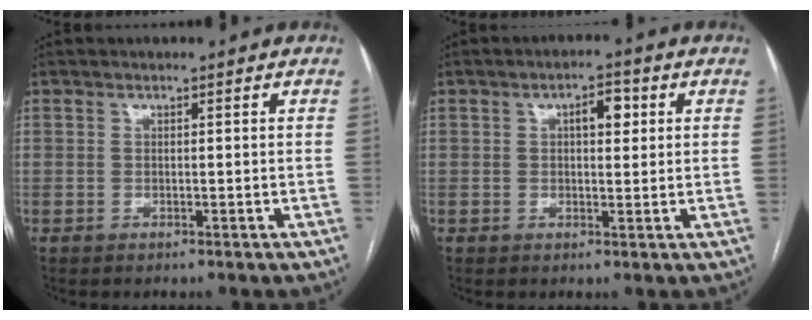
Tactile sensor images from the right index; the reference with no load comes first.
{"total": 3.9, "force": [1.2, 1.7, 3.3], "torque": [-0.052, 0.012, 0.016]}